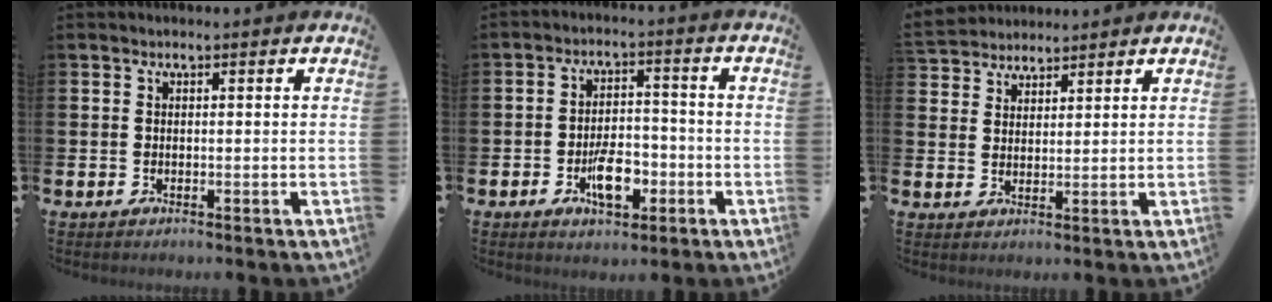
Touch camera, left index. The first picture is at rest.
{"total": 6.1, "force": [-2.4, 3.1, 4.6], "torque": [-0.079, 0.009, -0.043]}
{"total": 3.8, "force": [3.6, 0.9, -0.7], "torque": [-0.008, -0.010, 0.069]}